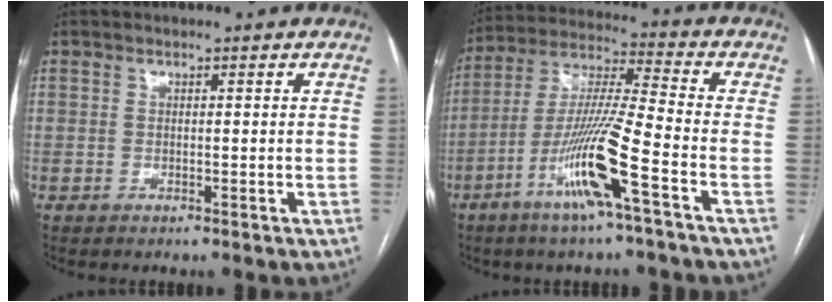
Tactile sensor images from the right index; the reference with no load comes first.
{"total": 13.7, "force": [-6.3, -0.6, 12.1], "torque": [-0.244, -0.008, -0.123]}